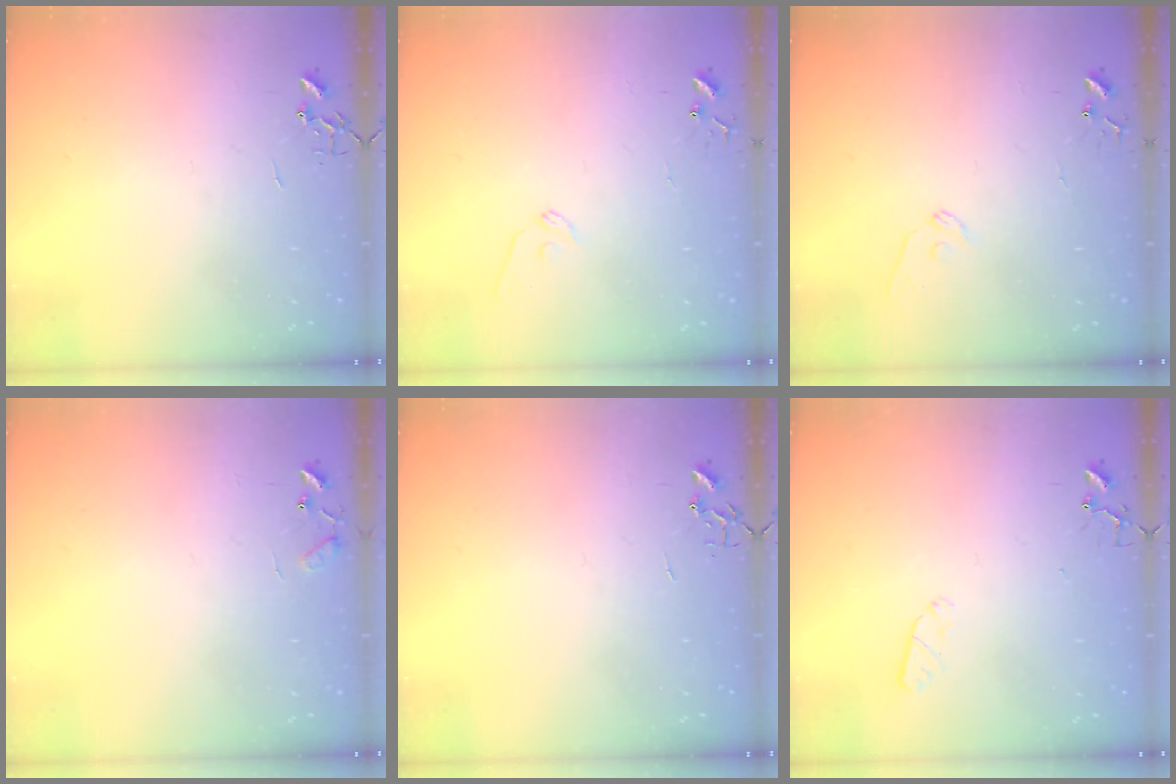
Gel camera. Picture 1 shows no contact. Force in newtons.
{"total": 8.1, "press": 8.0, "slide": 0.8}
{"total": 8.1, "press": 8.0, "slide": 0.8}
{"total": 7.6, "press": 7.5, "slide": 0.6}
{"total": 0.0}
{"total": 3.6, "press": 3.6, "slide": 0.5}